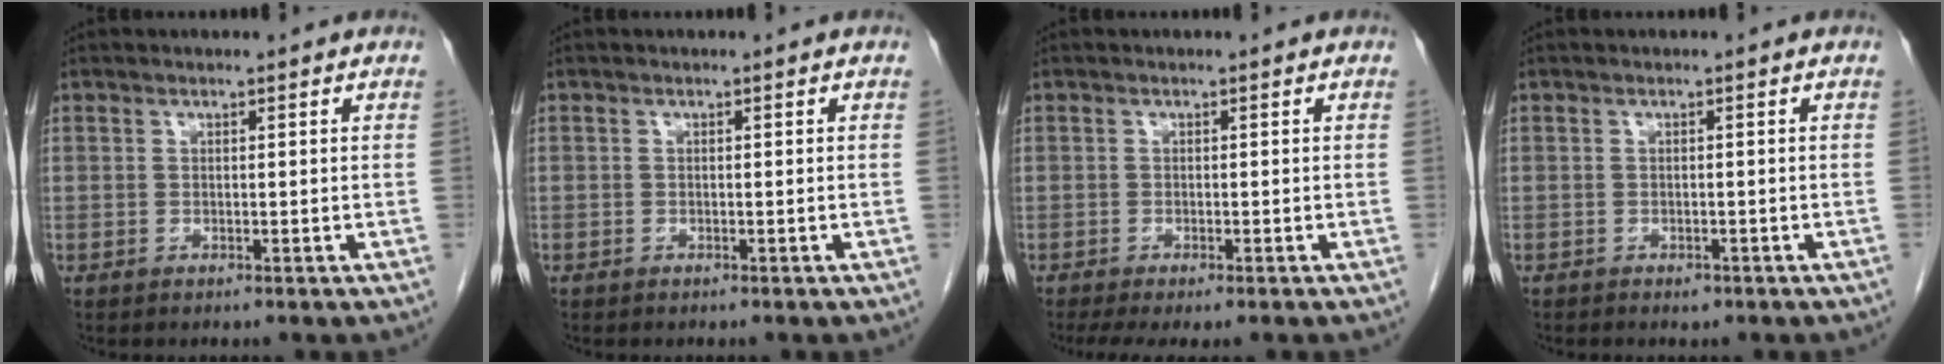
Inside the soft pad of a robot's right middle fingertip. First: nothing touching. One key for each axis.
{"total": 0.0}
{"total": 5.7, "fx": -4.4, "fy": 1.2, "fz": 3.5, "tx": -0.052, "ty": -0.016, "tz": -0.068}
{"total": 1.1, "fx": -0.8, "fy": 0.7, "fz": 0.4, "tx": -0.010, "ty": 0.002, "tz": -0.006}